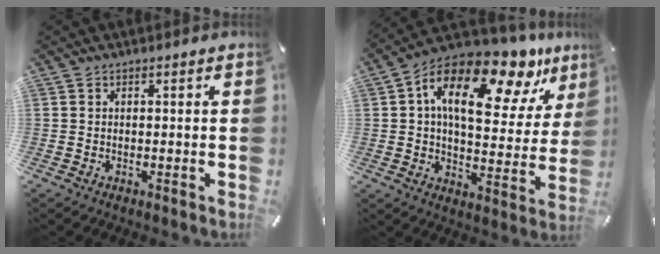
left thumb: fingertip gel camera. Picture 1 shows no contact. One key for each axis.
{"total": 20.0, "fx": 11.0, "fy": 9.7, "fz": 13.5, "tx": -0.221, "ty": -0.066, "tz": 0.183}